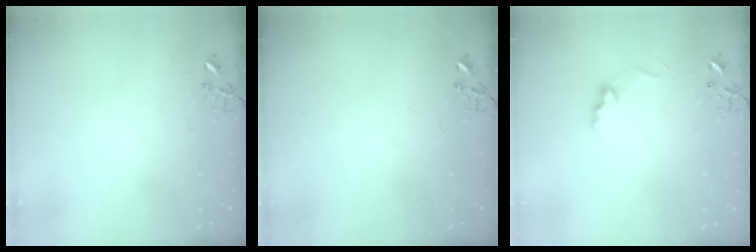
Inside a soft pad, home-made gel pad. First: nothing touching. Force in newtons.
{"total": 0.0}
{"total": 7.6, "press": 7.6, "slide": 0.7}